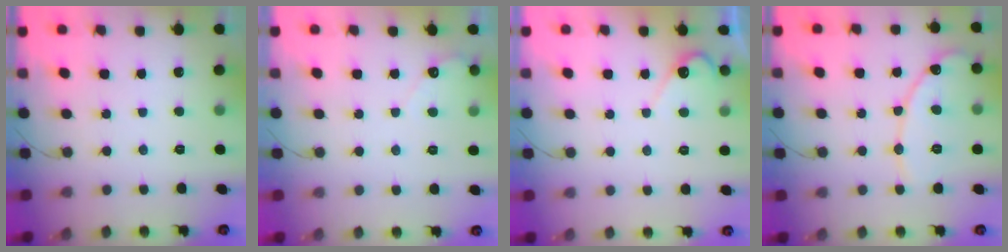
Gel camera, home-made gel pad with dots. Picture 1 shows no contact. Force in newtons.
{"total": 2.2, "press": 2.2, "slide": 0.1}
{"total": 5.0, "press": 4.9, "slide": 0.2}
{"total": 11.8, "press": 11.8, "slide": 0.9}